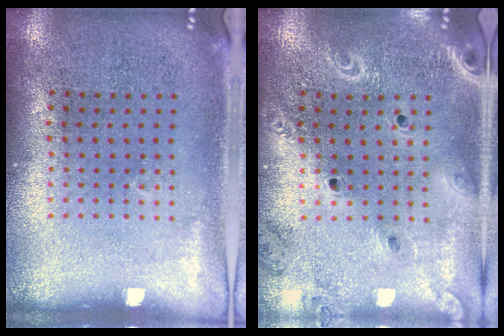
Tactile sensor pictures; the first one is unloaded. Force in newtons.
{"total": 2.1, "press": 1.9, "slide": 0.9}